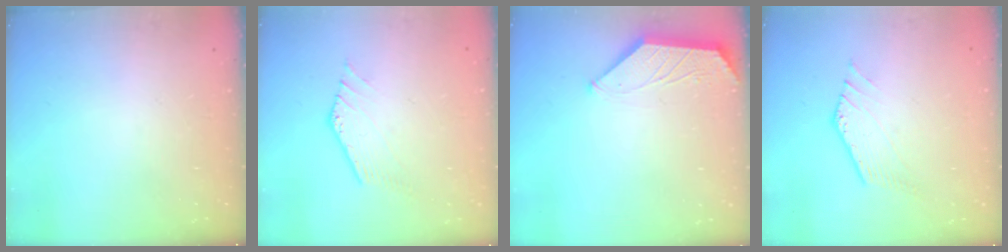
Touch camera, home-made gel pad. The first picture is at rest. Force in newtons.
{"total": 1.3, "press": 1.3, "slide": 0.1}
{"total": 1.7, "press": 1.6, "slide": 0.3}
{"total": 2.0, "press": 2.0, "slide": 0.4}